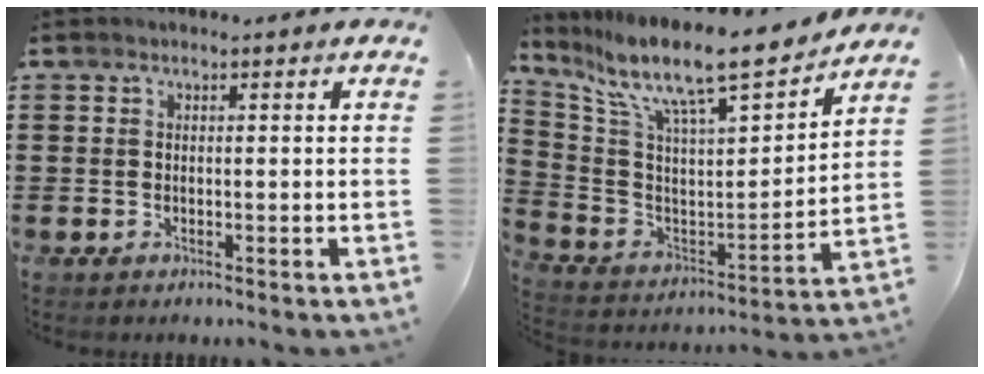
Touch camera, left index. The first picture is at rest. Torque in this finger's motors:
{"motor_torque": [2.14, 0.00, 1.05, 0.21]}